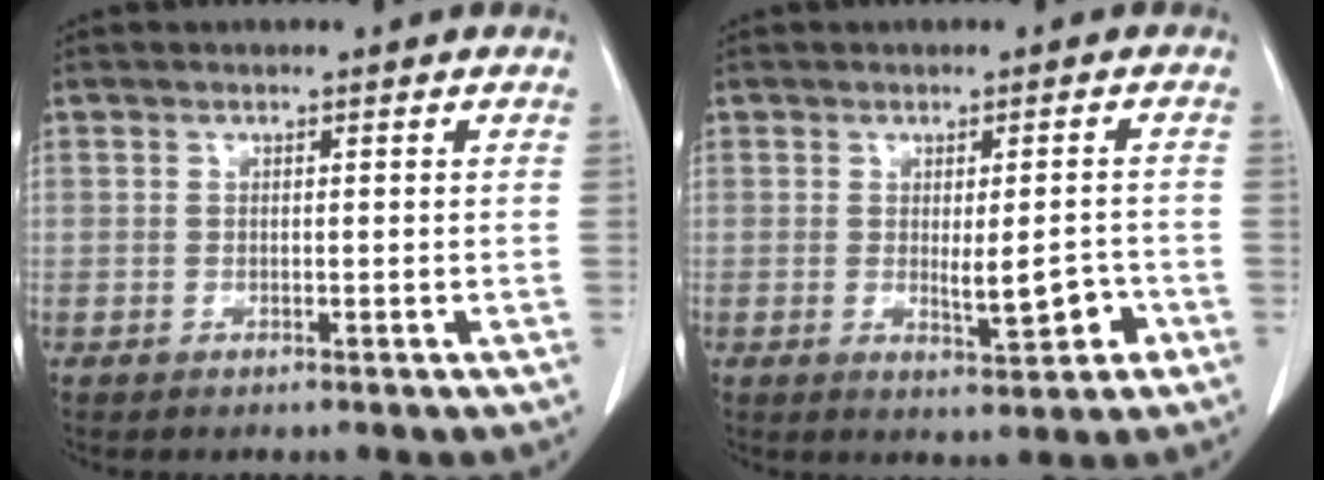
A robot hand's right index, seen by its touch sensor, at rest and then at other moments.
{"total": 5.1, "force": [-1.4, 1.4, 4.7], "torque": [-0.061, -0.004, -0.014]}